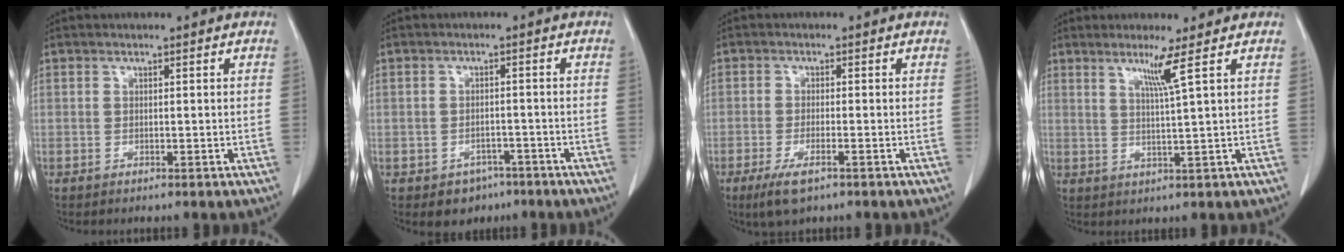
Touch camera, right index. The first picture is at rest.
{"total": 4.0, "force": [-2.5, 2.9, 0.8], "torque": [-0.003, 0.010, -0.029]}
{"total": 4.6, "force": [-2.8, 1.0, 3.5], "torque": [-0.072, -0.010, -0.047]}
{"total": 4.1, "force": [2.1, -1.7, 3.1], "torque": [-0.059, -0.011, 0.044]}